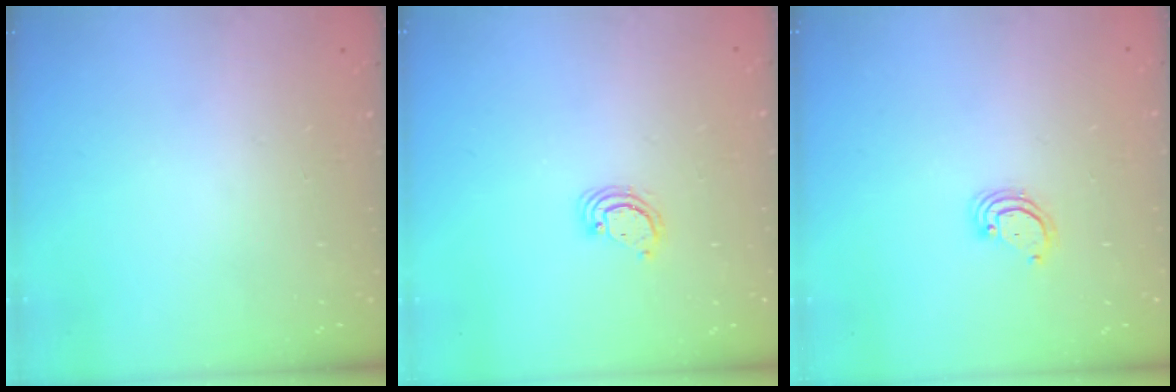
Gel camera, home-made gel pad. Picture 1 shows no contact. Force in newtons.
{"total": 2.9, "press": 2.9, "slide": 0.3}
{"total": 3.1, "press": 3.0, "slide": 0.3}